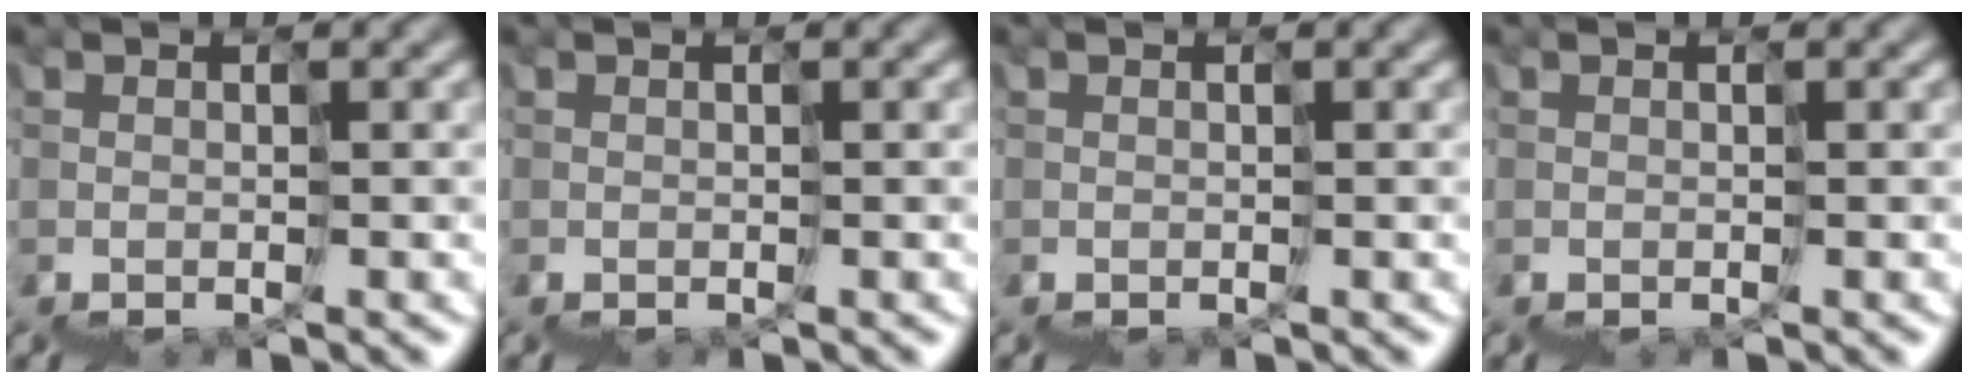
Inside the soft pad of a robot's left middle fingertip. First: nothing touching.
{"total": 0.0}
{"total": 0.0}
{"total": 0.0}